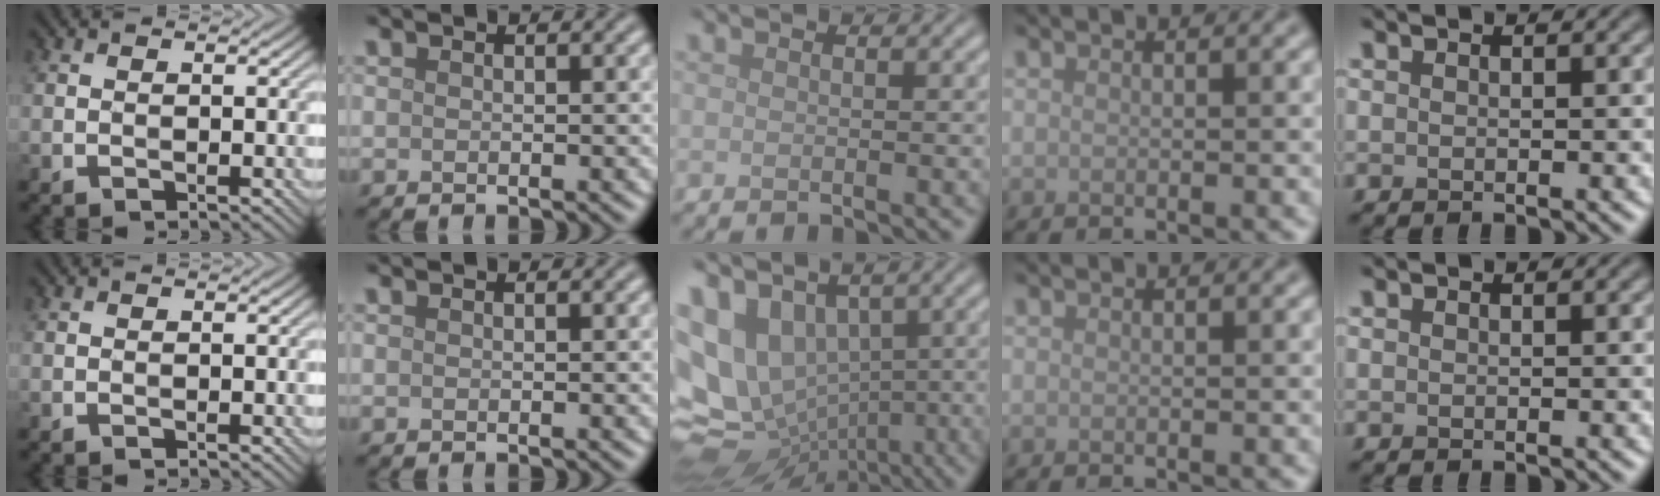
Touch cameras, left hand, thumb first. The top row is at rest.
{"middle": {"total": 11.3, "force": [1.4, 9.1, 6.6], "torque": [-0.136, -0.015, 0.051]}}